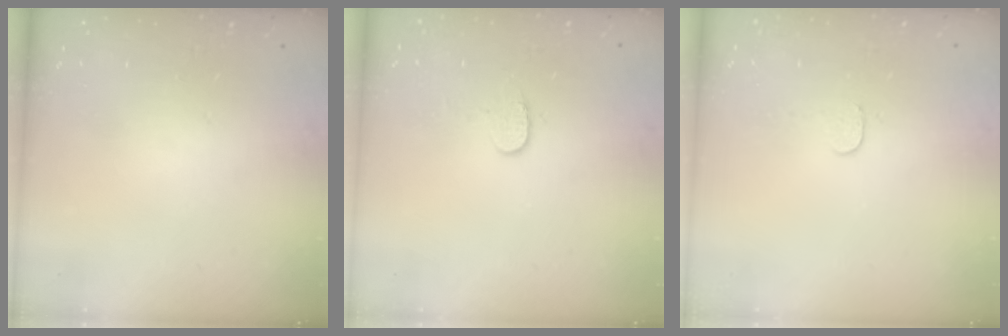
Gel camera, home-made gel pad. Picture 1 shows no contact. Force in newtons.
{"total": 6.2, "press": 6.1, "slide": 0.6}
{"total": 3.0, "press": 3.0, "slide": 0.3}